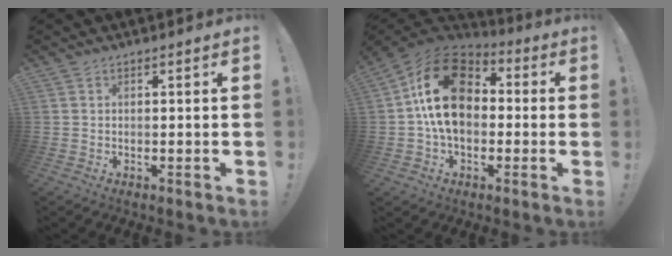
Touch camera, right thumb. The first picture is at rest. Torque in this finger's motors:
{"motor_torque": [2.52, 2.49, 1.71, -0.50, 0.62]}